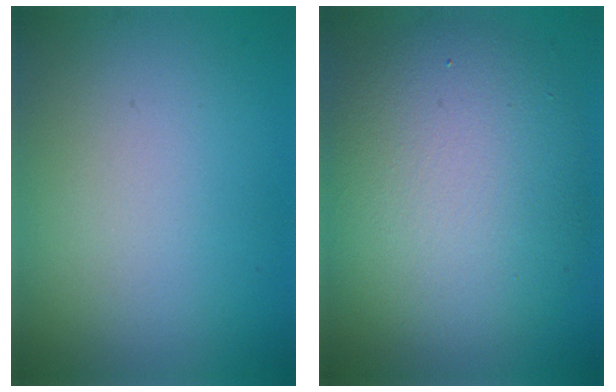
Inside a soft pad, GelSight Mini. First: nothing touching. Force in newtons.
{"total": 9.2, "press": 9.2, "slide": 0.3}